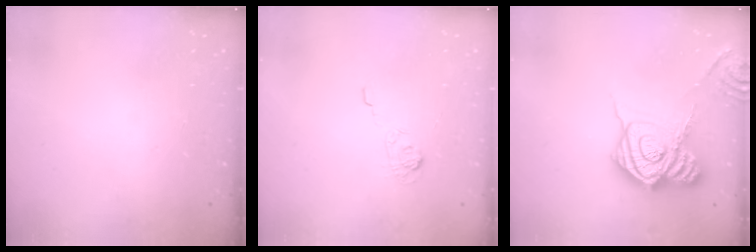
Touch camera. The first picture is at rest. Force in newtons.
{"total": 3.3, "press": 2.9, "slide": 1.6}
{"total": 18.9, "press": 18.9, "slide": 1.5}